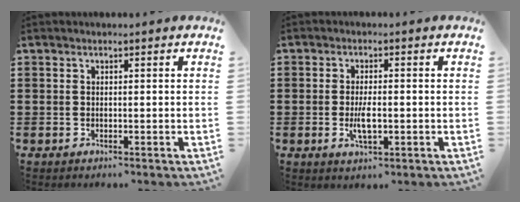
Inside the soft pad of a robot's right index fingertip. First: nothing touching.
{"total": 4.1, "force": [-0.8, 1.4, 3.7], "torque": [-0.073, -0.001, -0.015]}